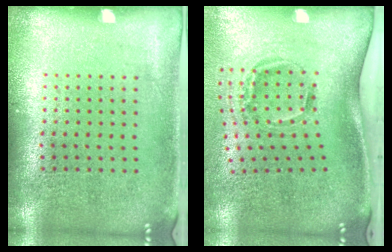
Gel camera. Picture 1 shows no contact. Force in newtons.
{"total": 2.1, "press": 1.2, "slide": 1.7}